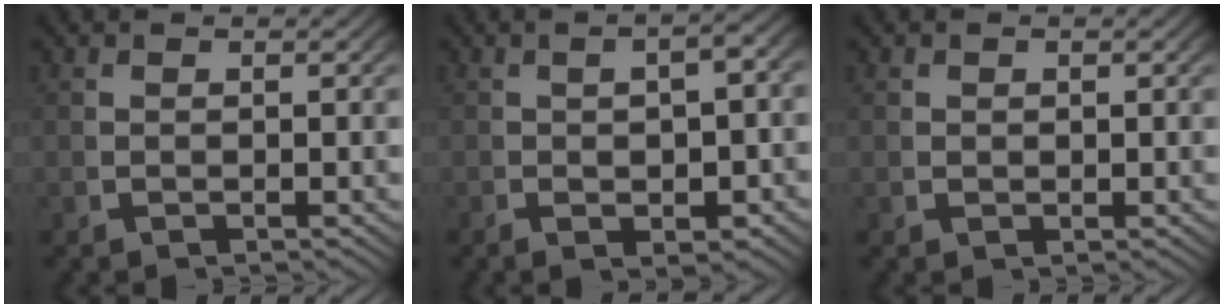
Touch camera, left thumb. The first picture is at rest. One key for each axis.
{"total": 4.5, "fx": -0.4, "fy": 2.1, "fz": 3.9, "tx": -0.050, "ty": 0.005, "tz": -0.007}
{"total": 0.9, "fx": 0.4, "fy": 0.7, "fz": 0.3, "tx": -0.007, "ty": -0.008, "tz": 0.014}